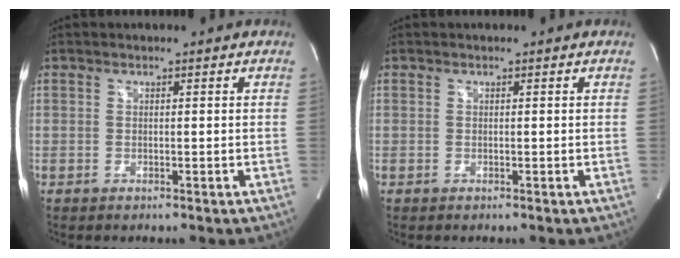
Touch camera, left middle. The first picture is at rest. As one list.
[{"total": 0.0}]